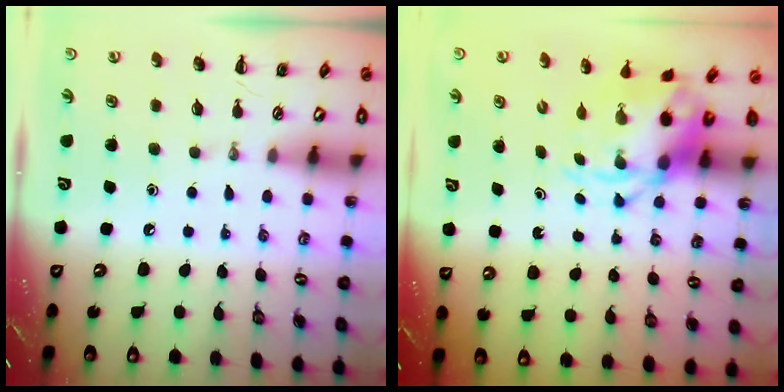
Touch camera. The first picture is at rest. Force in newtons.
{"total": 4.5, "press": 4.4, "slide": 0.8}